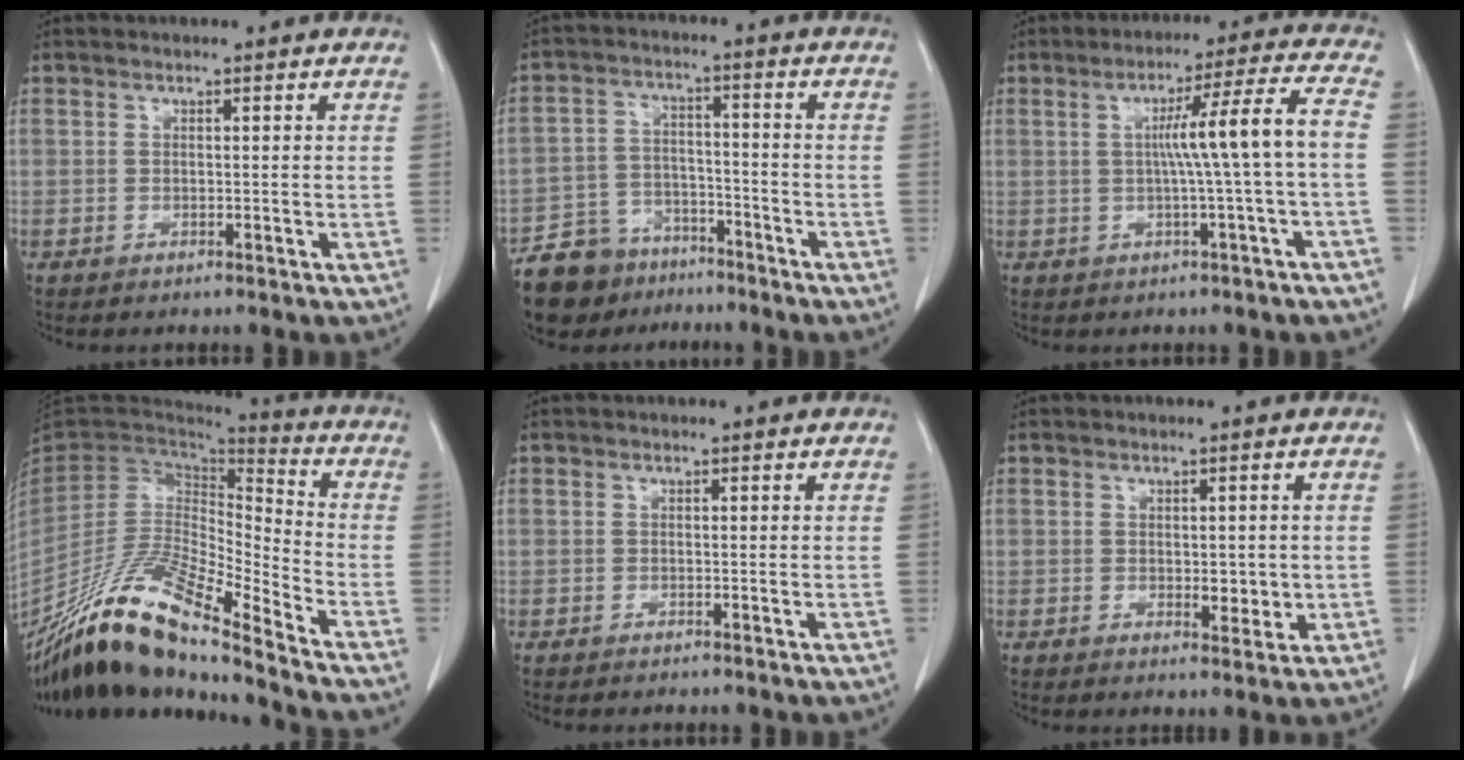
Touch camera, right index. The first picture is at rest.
{"total": 9.8, "force": [-7.6, 6.0, 1.7], "torque": [-0.037, 0.016, -0.128]}
{"total": 9.1, "force": [-0.3, -1.5, 8.9], "torque": [-0.135, 0.018, 0.003]}
{"total": 19.0, "force": [-15.6, 1.8, 10.7], "torque": [-0.208, 0.007, -0.292]}
{"total": 0.0}
{"total": 3.3, "force": [0.0, 1.7, 2.8], "torque": [-0.032, -0.002, 0.008]}